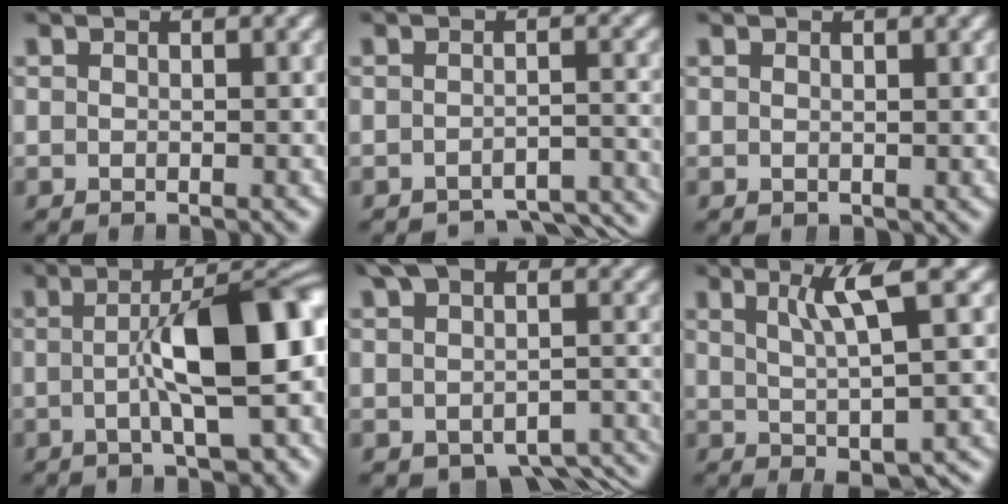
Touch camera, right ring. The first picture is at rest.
{"total": 6.8, "force": [-6.5, 1.4, 1.4], "torque": [-0.007, -0.021, -0.093]}
{"total": 0.5, "force": [0.4, 0.4, 0.1], "torque": [0.001, -0.008, 0.015]}
{"total": 9.6, "force": [-1.0, 2.6, 9.2], "torque": [-0.134, 0.009, -0.010]}
{"total": 6.8, "force": [-4.1, 3.8, 3.9], "torque": [-0.049, -0.020, -0.050]}
{"total": 4.2, "force": [0.7, 0.3, 4.2], "torque": [-0.057, -0.005, 0.027]}